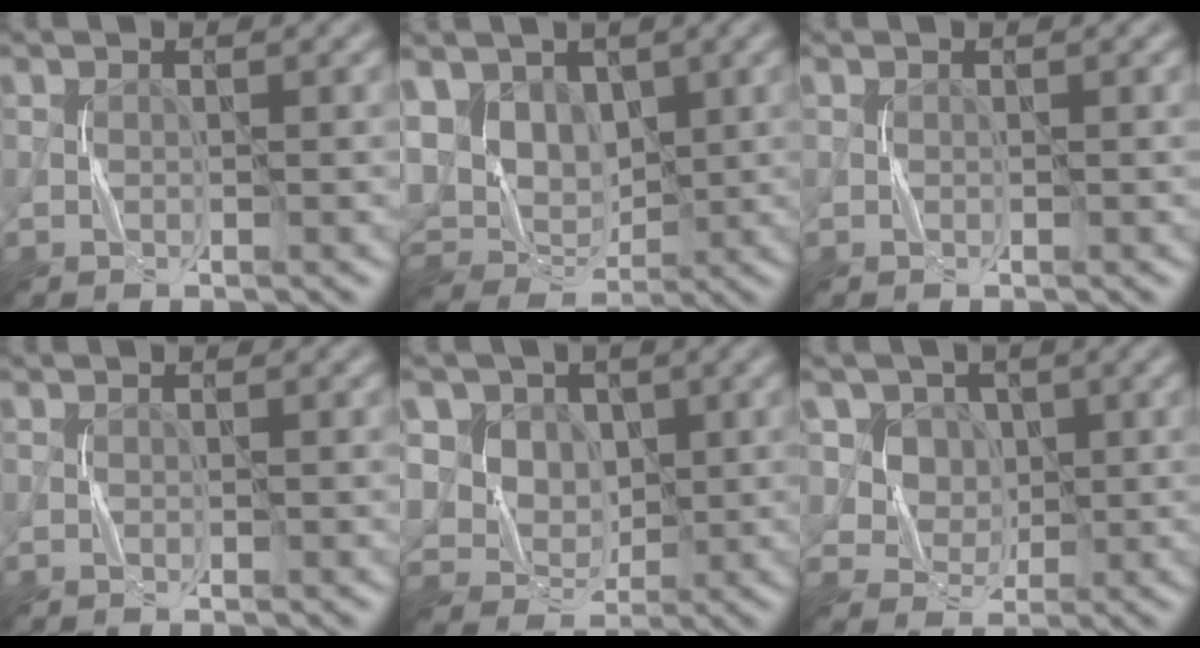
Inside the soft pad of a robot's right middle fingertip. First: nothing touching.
{"total": 8.8, "force": [2.9, 6.6, 5.2], "torque": [-0.113, 0.011, 0.058]}
{"total": 0.0}
{"total": 0.0}
{"total": 7.9, "force": [2.4, 6.7, 3.5], "torque": [-0.071, 0.009, 0.039]}
{"total": 7.1, "force": [3.1, 5.8, 2.8], "torque": [-0.051, 0.003, 0.045]}